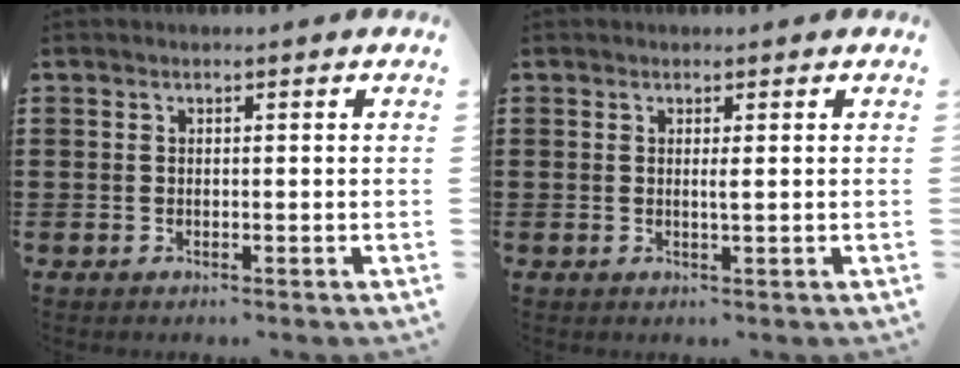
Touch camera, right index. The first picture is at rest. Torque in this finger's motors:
{"motor_torque": [2.14, 0.00, 0.11, 0.05]}